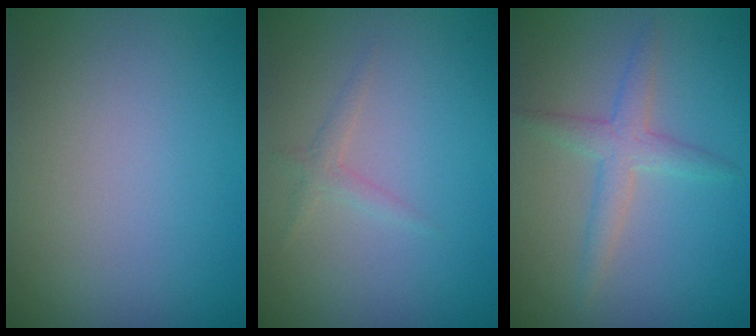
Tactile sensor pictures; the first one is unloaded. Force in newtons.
{"total": 1.1, "press": 1.1, "slide": 0.0}
{"total": 2.5, "press": 2.5, "slide": 0.1}